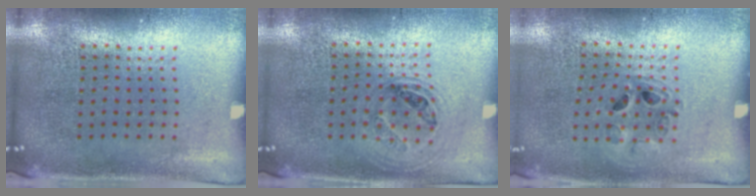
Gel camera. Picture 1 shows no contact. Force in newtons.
{"total": 1.0, "press": 0.9, "slide": 0.3}
{"total": 0.9, "press": 0.9, "slide": 0.2}